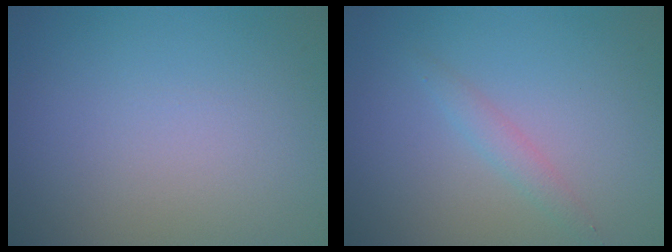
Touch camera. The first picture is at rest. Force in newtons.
{"total": 1.4, "press": 1.4, "slide": 0.0}